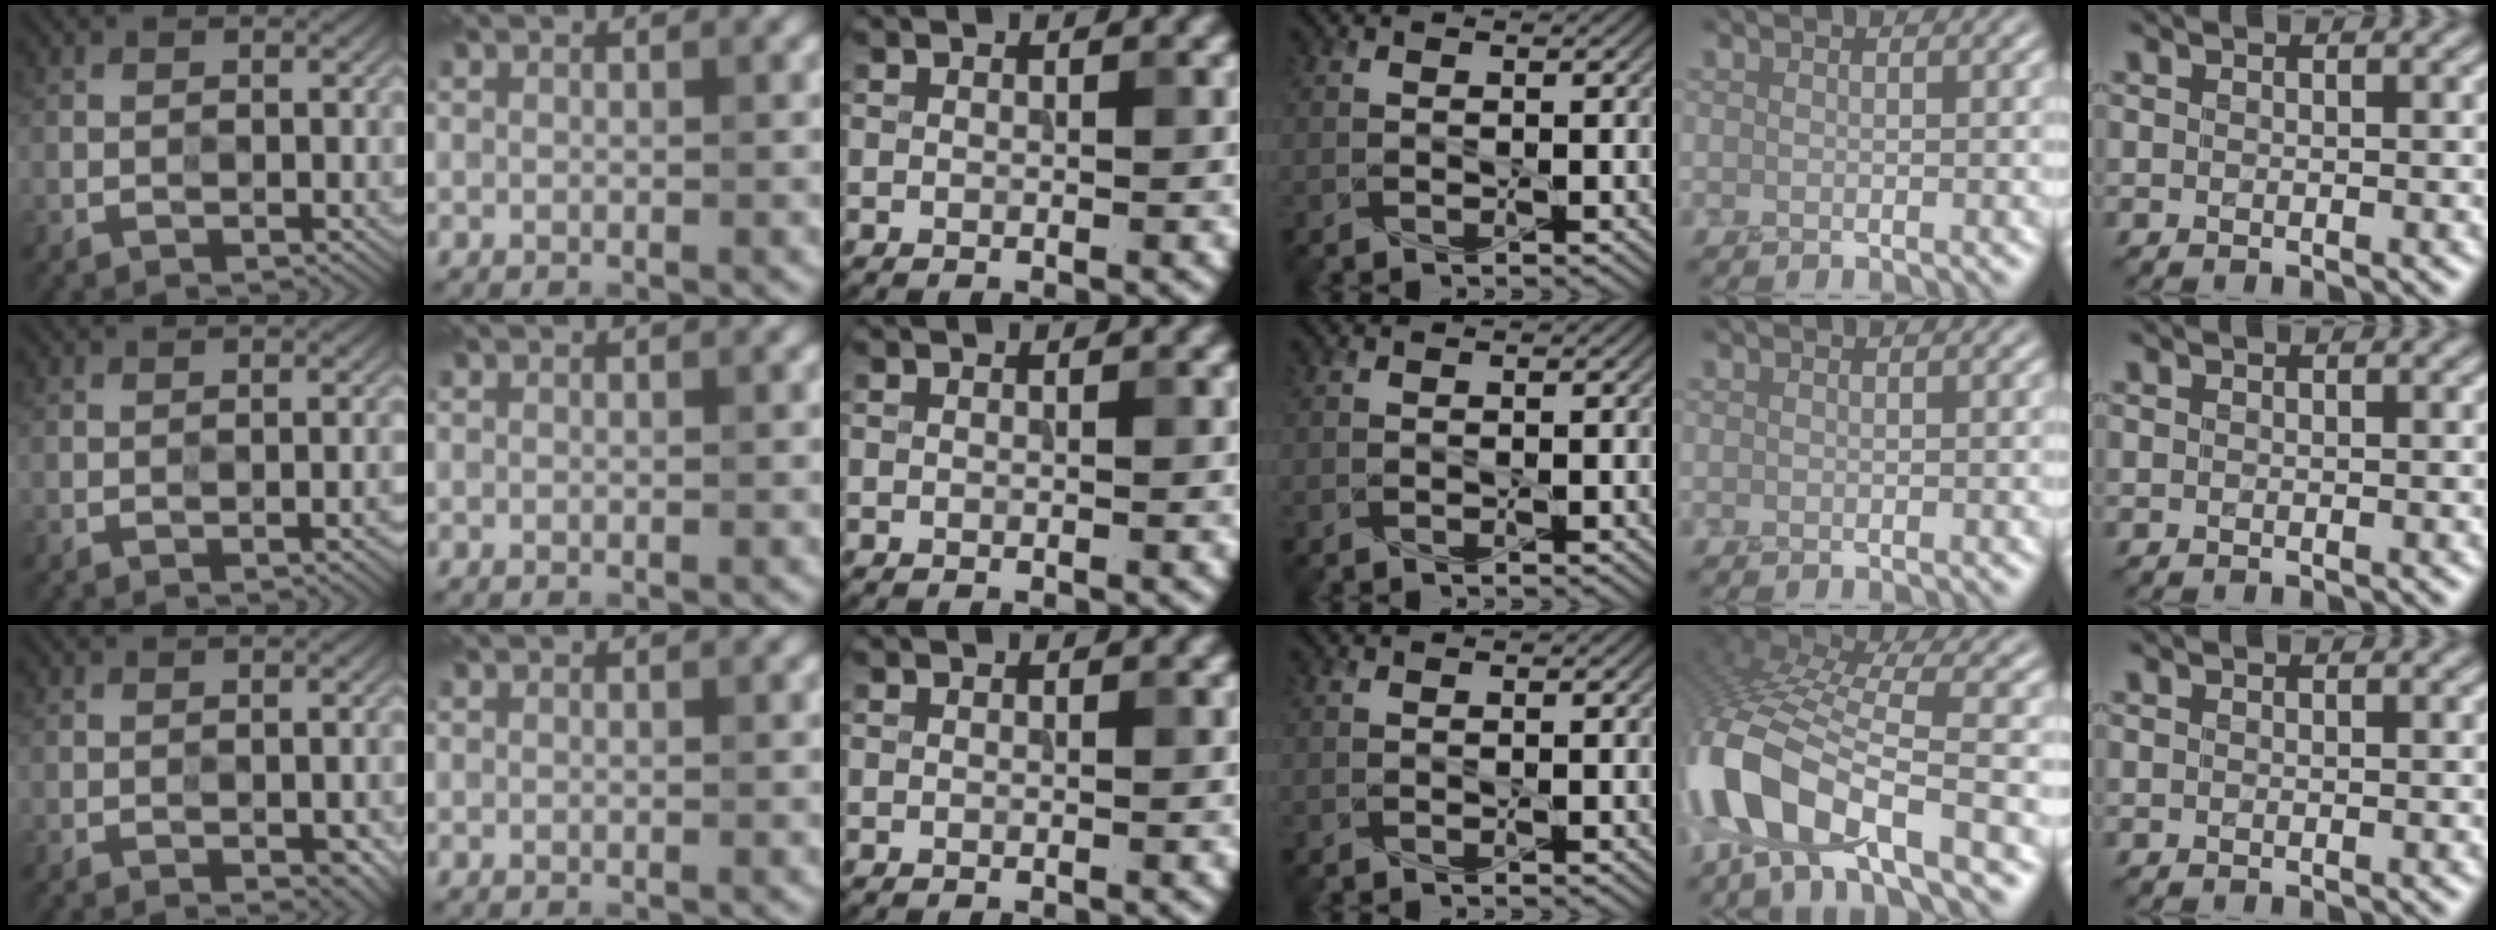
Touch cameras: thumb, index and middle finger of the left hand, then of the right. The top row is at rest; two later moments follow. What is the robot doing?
{"motion": "screw", "object": "penn cap"}